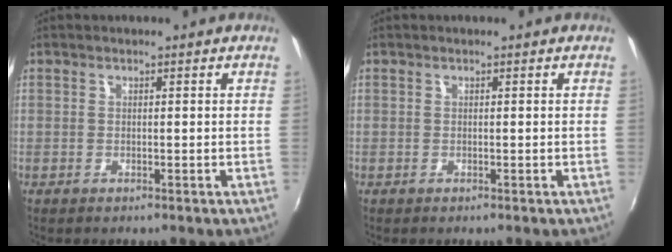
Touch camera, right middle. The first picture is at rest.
{"total": 0.0}